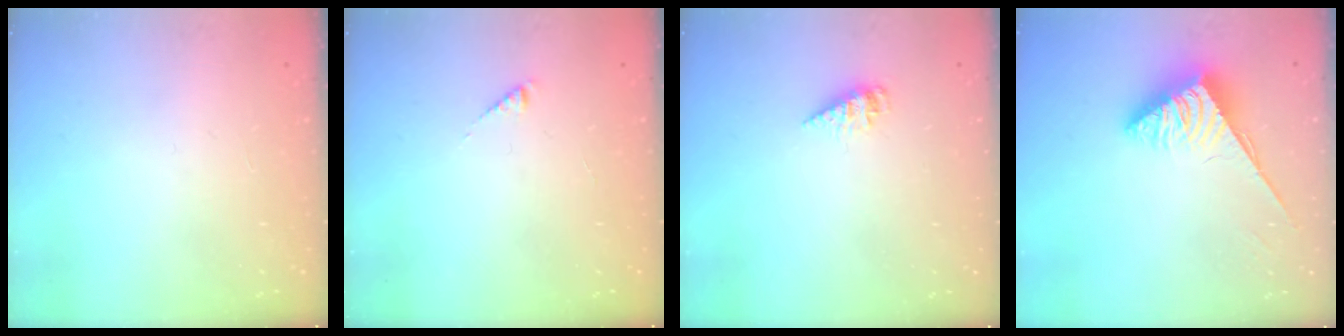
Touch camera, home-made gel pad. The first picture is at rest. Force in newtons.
{"total": 2.7, "press": 2.6, "slide": 0.4}
{"total": 4.0, "press": 3.9, "slide": 0.3}
{"total": 3.8, "press": 3.8, "slide": 0.6}